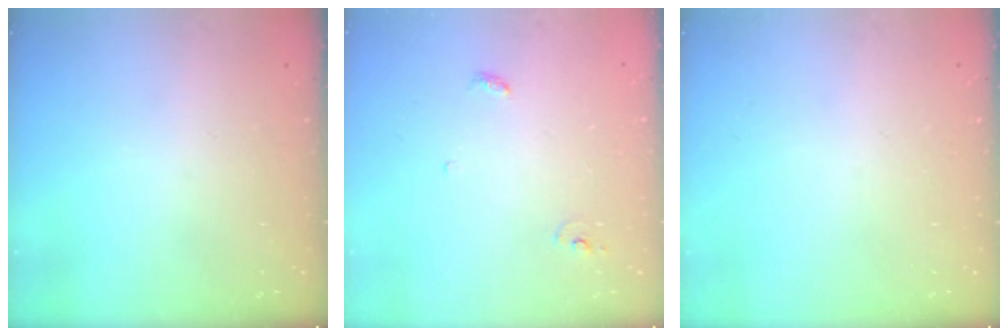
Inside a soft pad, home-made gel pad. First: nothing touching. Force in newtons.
{"total": 3.4, "press": 3.4, "slide": 0.2}
{"total": 0.0}